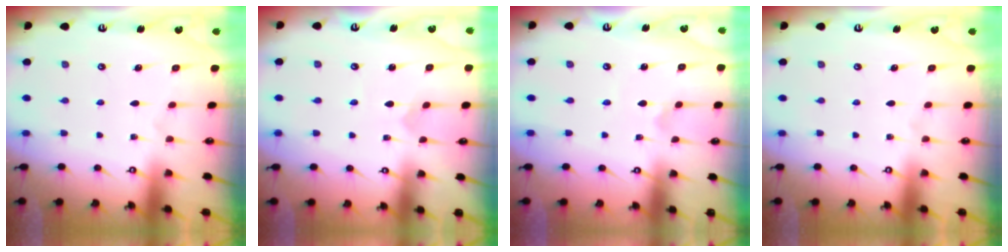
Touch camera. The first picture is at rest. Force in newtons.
{"total": 2.4, "press": 2.4, "slide": 0.2}
{"total": 0.0}
{"total": 0.0}